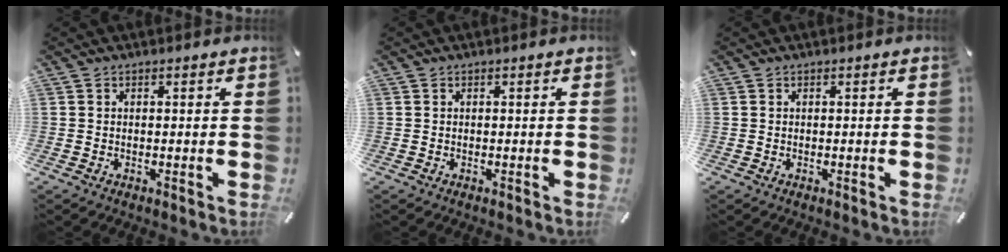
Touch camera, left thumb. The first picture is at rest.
{"total": 0.0}
{"total": 0.0}